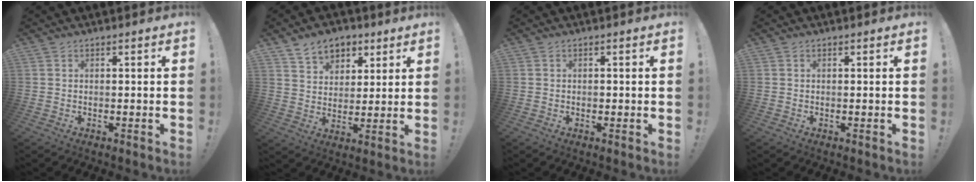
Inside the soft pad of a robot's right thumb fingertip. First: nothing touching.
{"total": 9.3, "force": [5.8, 6.7, 2.8], "torque": [-0.041, -0.033, 0.112]}
{"total": 0.7, "force": [-0.4, 0.5, 0.1], "torque": [-0.003, 0.002, -0.007]}
{"total": 0.0}